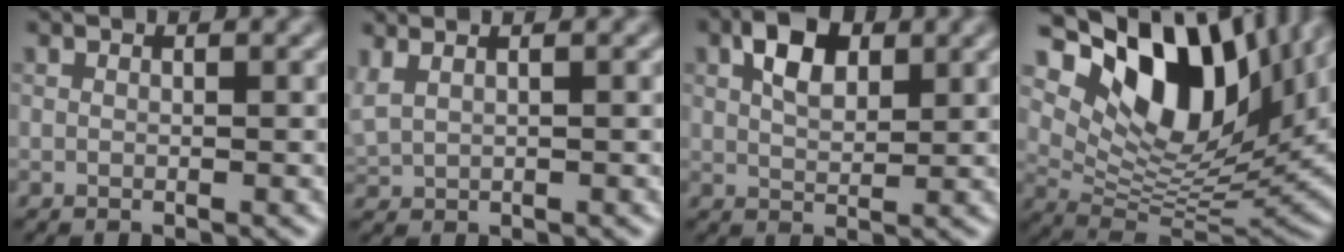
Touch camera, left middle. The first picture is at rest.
{"total": 1.8, "force": [1.3, 0.7, 1.1], "torque": [-0.028, 0.020, 0.022]}
{"total": 3.5, "force": [1.1, 2.0, 2.6], "torque": [-0.052, 0.010, 0.026]}
{"total": 14.0, "force": [6.7, 7.3, 9.9], "torque": [-0.175, 0.020, 0.126]}